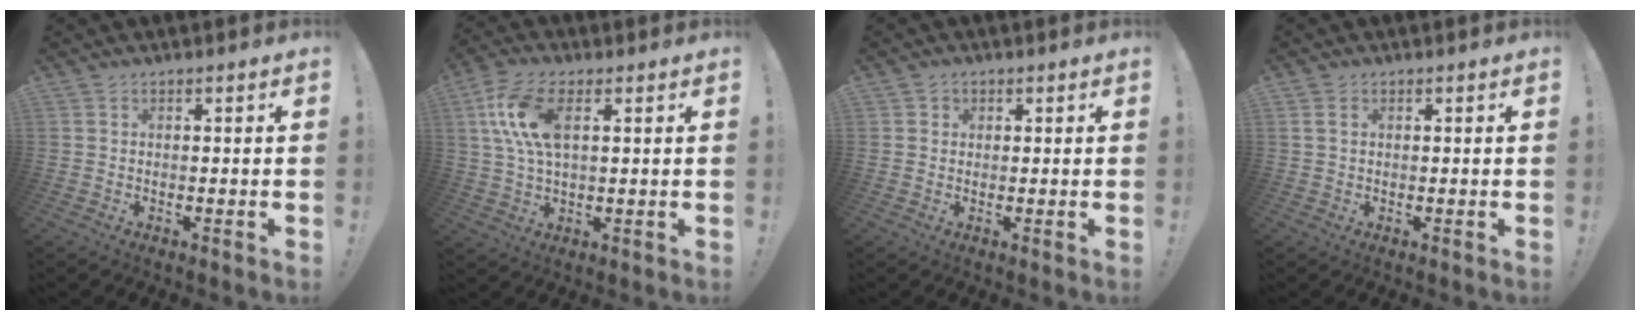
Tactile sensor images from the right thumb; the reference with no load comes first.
{"total": 12.3, "force": [3.6, 6.0, 10.1], "torque": [-0.208, -0.004, 0.065]}
{"total": 1.8, "force": [0.6, 1.6, 0.2], "torque": [0.001, -0.001, 0.010]}
{"total": 1.8, "force": [0.7, 1.3, 1.1], "torque": [-0.018, 0.002, 0.012]}